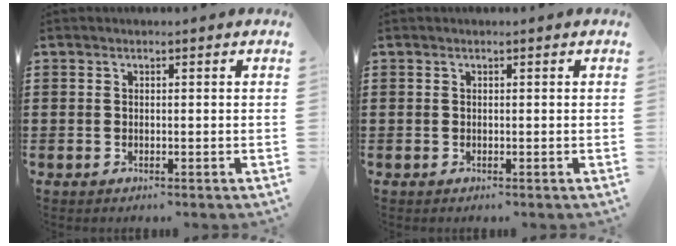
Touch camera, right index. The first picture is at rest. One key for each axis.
{"total": 0.0}